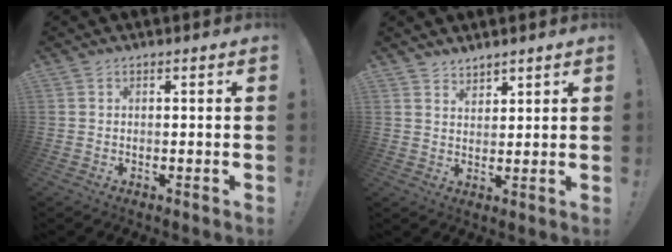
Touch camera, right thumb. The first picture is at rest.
{"total": 3.2, "force": [3.0, 1.2, 0.0], "torque": [0.006, -0.024, 0.056]}